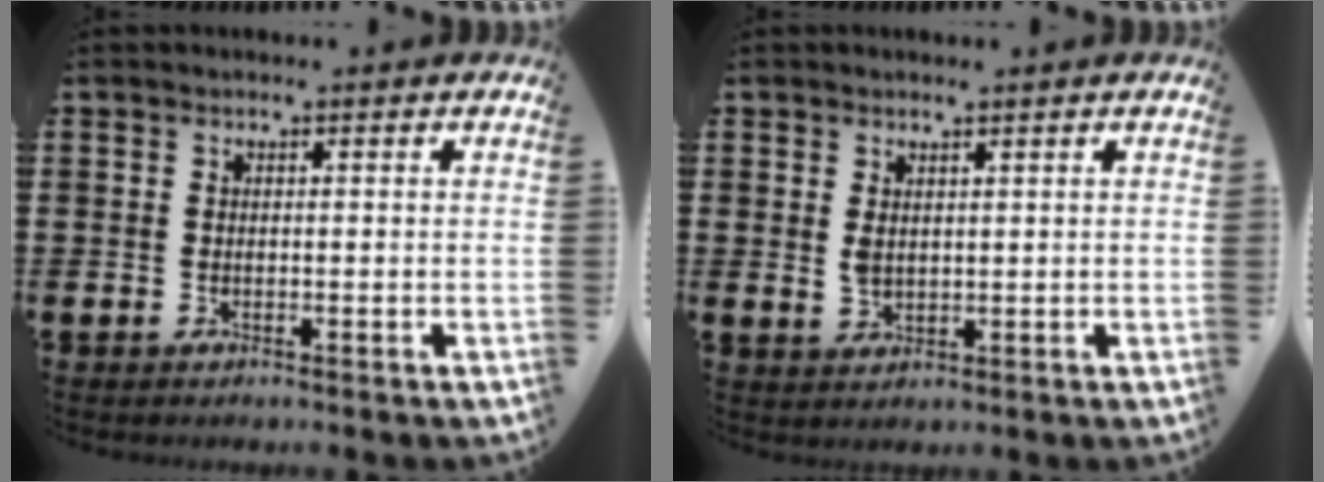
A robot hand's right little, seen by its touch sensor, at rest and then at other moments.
{"total": 1.8, "force": [1.1, 1.0, 1.1], "torque": [-0.008, -0.004, 0.017]}